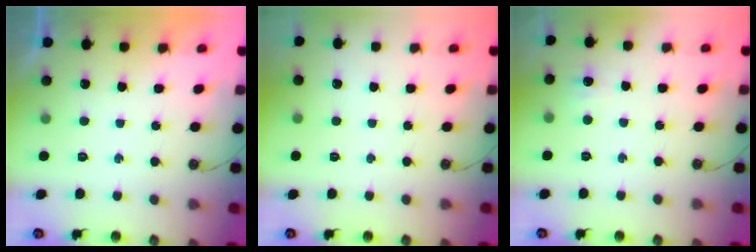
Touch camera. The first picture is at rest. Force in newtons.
{"total": 0.0}
{"total": 4.6, "press": 4.5, "slide": 1.0}